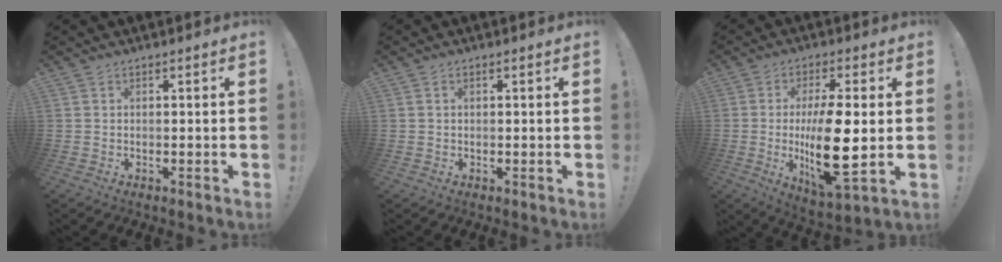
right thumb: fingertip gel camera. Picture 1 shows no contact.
{"total": 0.8, "force": [0.1, 0.4, 0.7], "torque": [-0.020, 0.006, 0.004]}
{"total": 16.5, "force": [-0.9, 5.2, 15.6], "torque": [-0.290, -0.020, -0.017]}